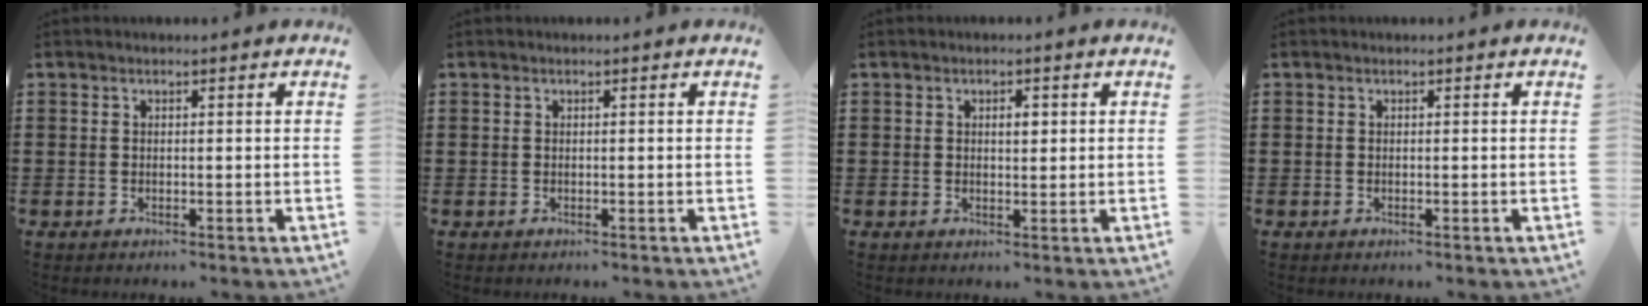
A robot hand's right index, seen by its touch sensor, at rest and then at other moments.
{"total": 0.0}
{"total": 1.7, "force": [0.5, 0.7, 1.5], "torque": [-0.022, 0.003, 0.005]}
{"total": 0.0}